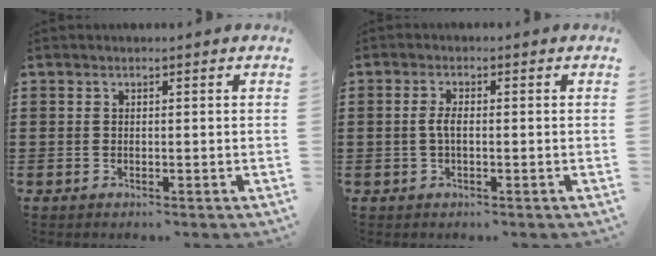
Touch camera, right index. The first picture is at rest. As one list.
[{"total": 2.3, "force": [-0.2, 0.7, 2.1], "torque": [-0.056, -0.004, -0.010]}]